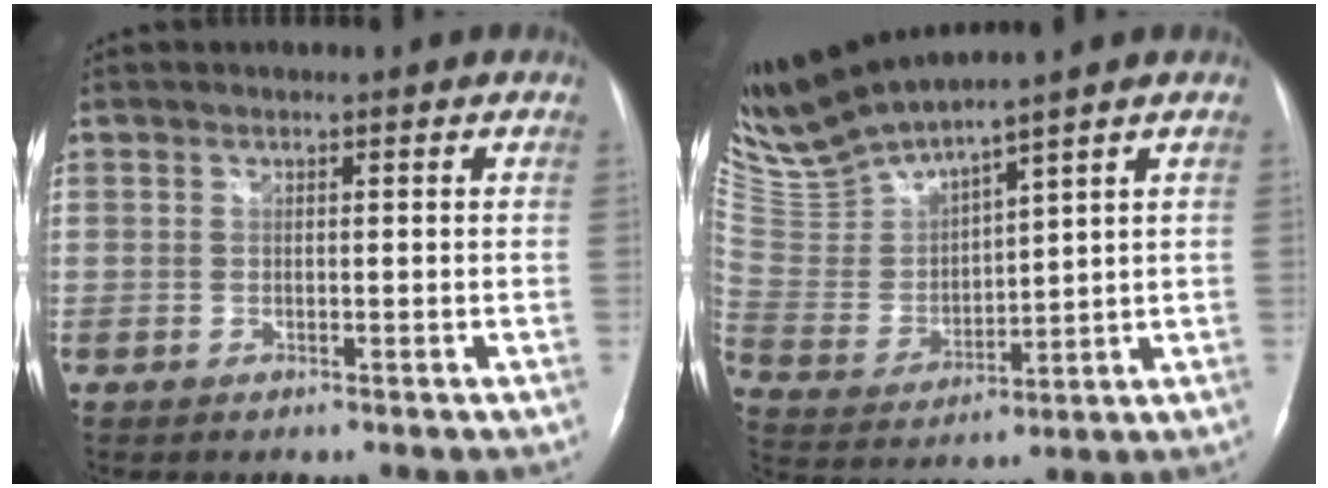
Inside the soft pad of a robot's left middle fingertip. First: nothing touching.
{"total": 10.8, "force": [10.1, -0.4, 3.9], "torque": [-0.098, -0.002, 0.214]}